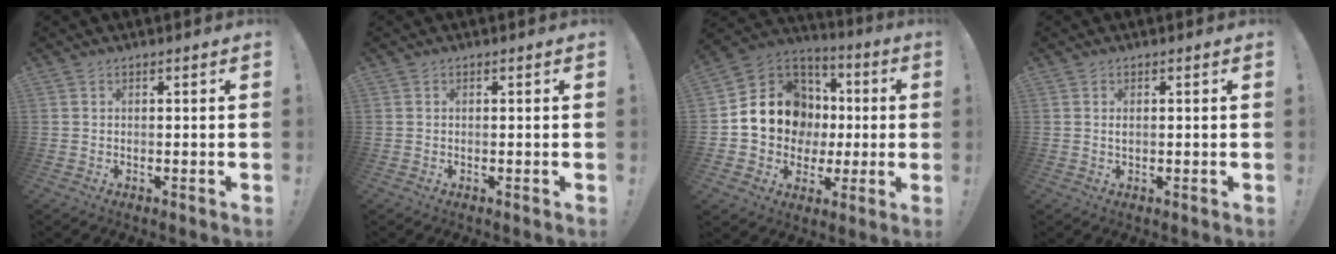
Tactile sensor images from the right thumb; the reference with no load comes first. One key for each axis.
{"total": 0.0}
{"total": 16.7, "fx": 1.7, "fy": 14.6, "fz": 8.0, "tx": -0.115, "ty": 0.001, "tz": 0.057}
{"total": 0.7, "fx": 0.1, "fy": 0.4, "fz": 0.5, "tx": -0.013, "ty": 0.004, "tz": 0.003}